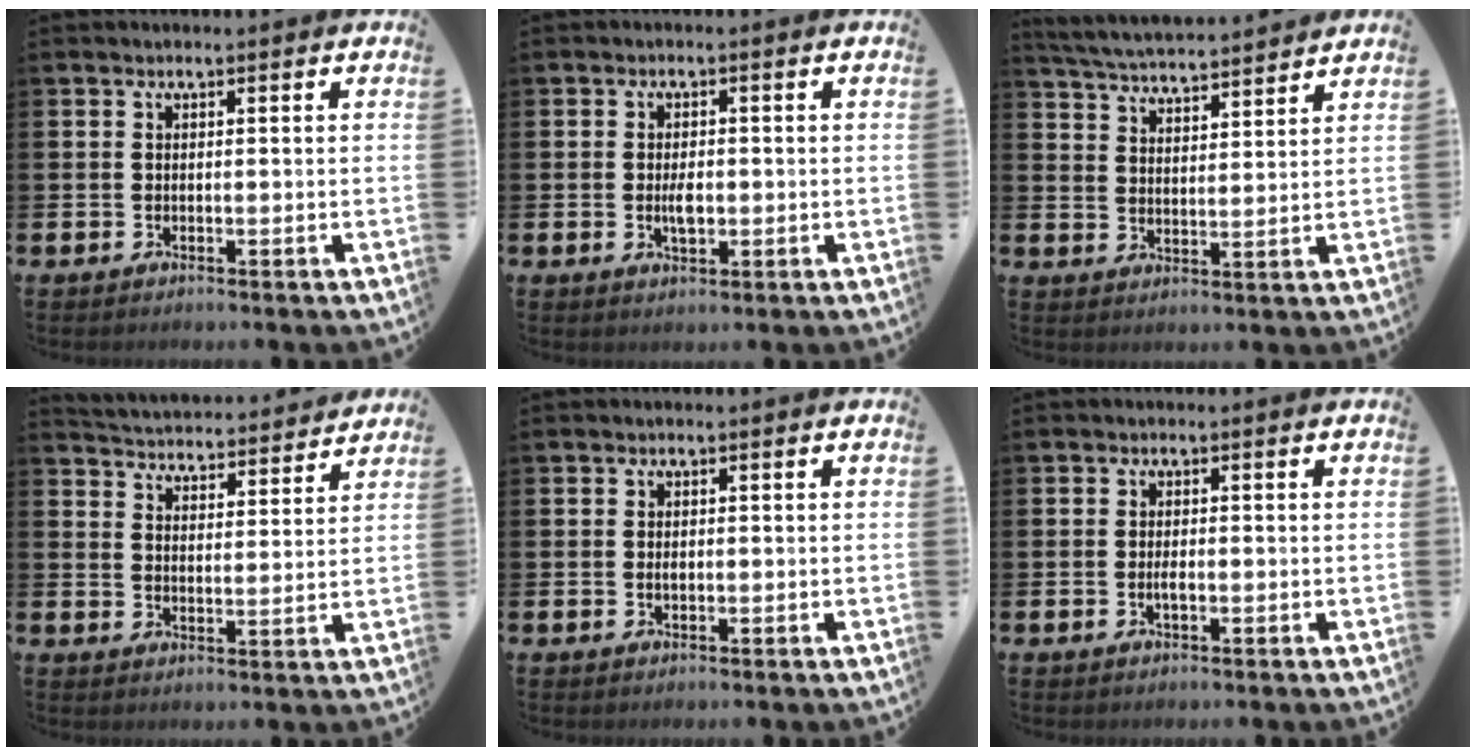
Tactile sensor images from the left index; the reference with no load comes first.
{"total": 2.5, "force": [-0.2, 1.3, 2.2], "torque": [-0.028, -0.004, -0.007]}
{"total": 5.2, "force": [5.1, 0.0, 0.6], "torque": [-0.031, -0.036, 0.090]}
{"total": 4.8, "force": [4.7, 0.4, -0.1], "torque": [-0.012, -0.044, 0.080]}
{"total": 0.9, "force": [0.0, 0.5, 0.7], "torque": [-0.008, 0.000, -0.002]}
{"total": 1.3, "force": [-0.3, 0.5, 1.2], "torque": [-0.016, -0.003, -0.006]}